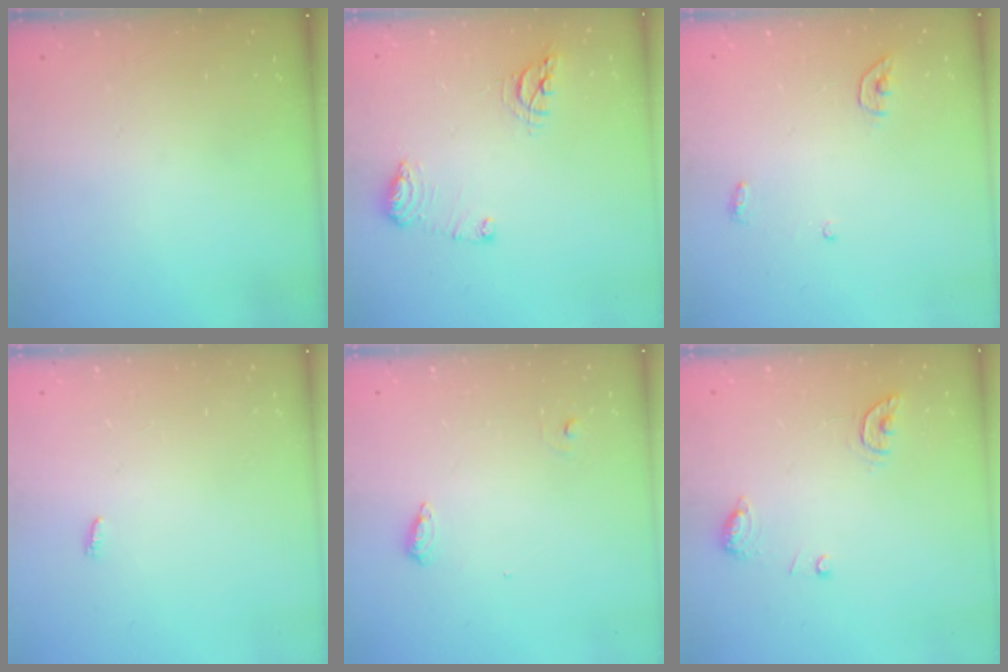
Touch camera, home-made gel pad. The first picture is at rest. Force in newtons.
{"total": 9.6, "press": 9.6, "slide": 1.1}
{"total": 3.5, "press": 3.5, "slide": 0.1}
{"total": 2.3, "press": 2.3, "slide": 0.3}
{"total": 6.2, "press": 6.1, "slide": 1.2}
{"total": 7.9, "press": 7.9, "slide": 0.7}